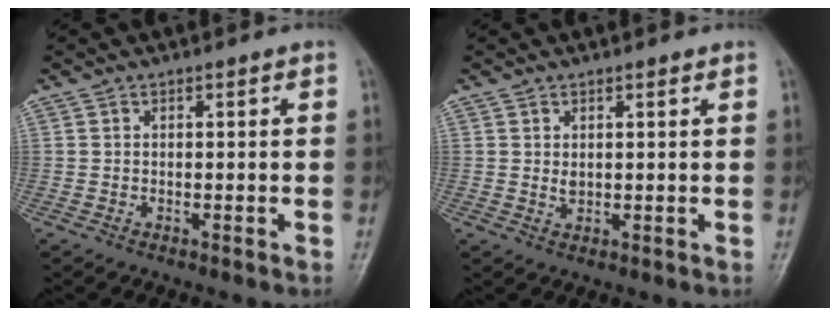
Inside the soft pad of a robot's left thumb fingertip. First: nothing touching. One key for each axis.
{"total": 1.7, "fx": 0.8, "fy": 1.0, "fz": 1.2, "tx": -0.016, "ty": -0.007, "tz": 0.017}